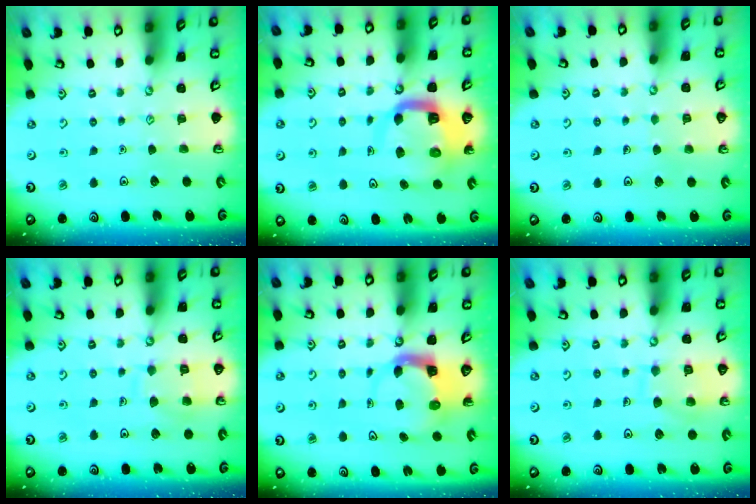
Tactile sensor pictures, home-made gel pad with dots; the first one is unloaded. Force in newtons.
{"total": 8.8, "press": 8.7, "slide": 1.1}
{"total": 3.2, "press": 3.2, "slide": 0.2}
{"total": 8.5, "press": 8.5, "slide": 0.8}
{"total": 3.9, "press": 3.9, "slide": 0.6}
{"total": 10.1, "press": 10.1, "slide": 0.9}